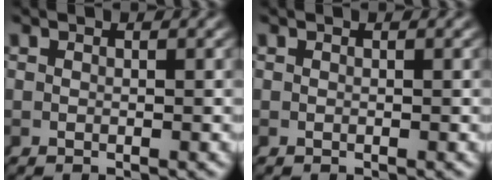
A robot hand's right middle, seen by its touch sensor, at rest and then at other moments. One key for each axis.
{"total": 0.0}